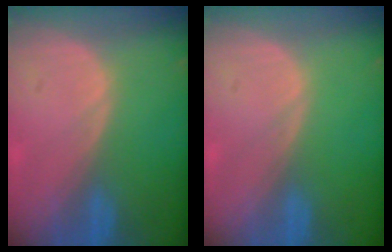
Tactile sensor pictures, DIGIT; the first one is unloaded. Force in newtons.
{"total": 0.0}